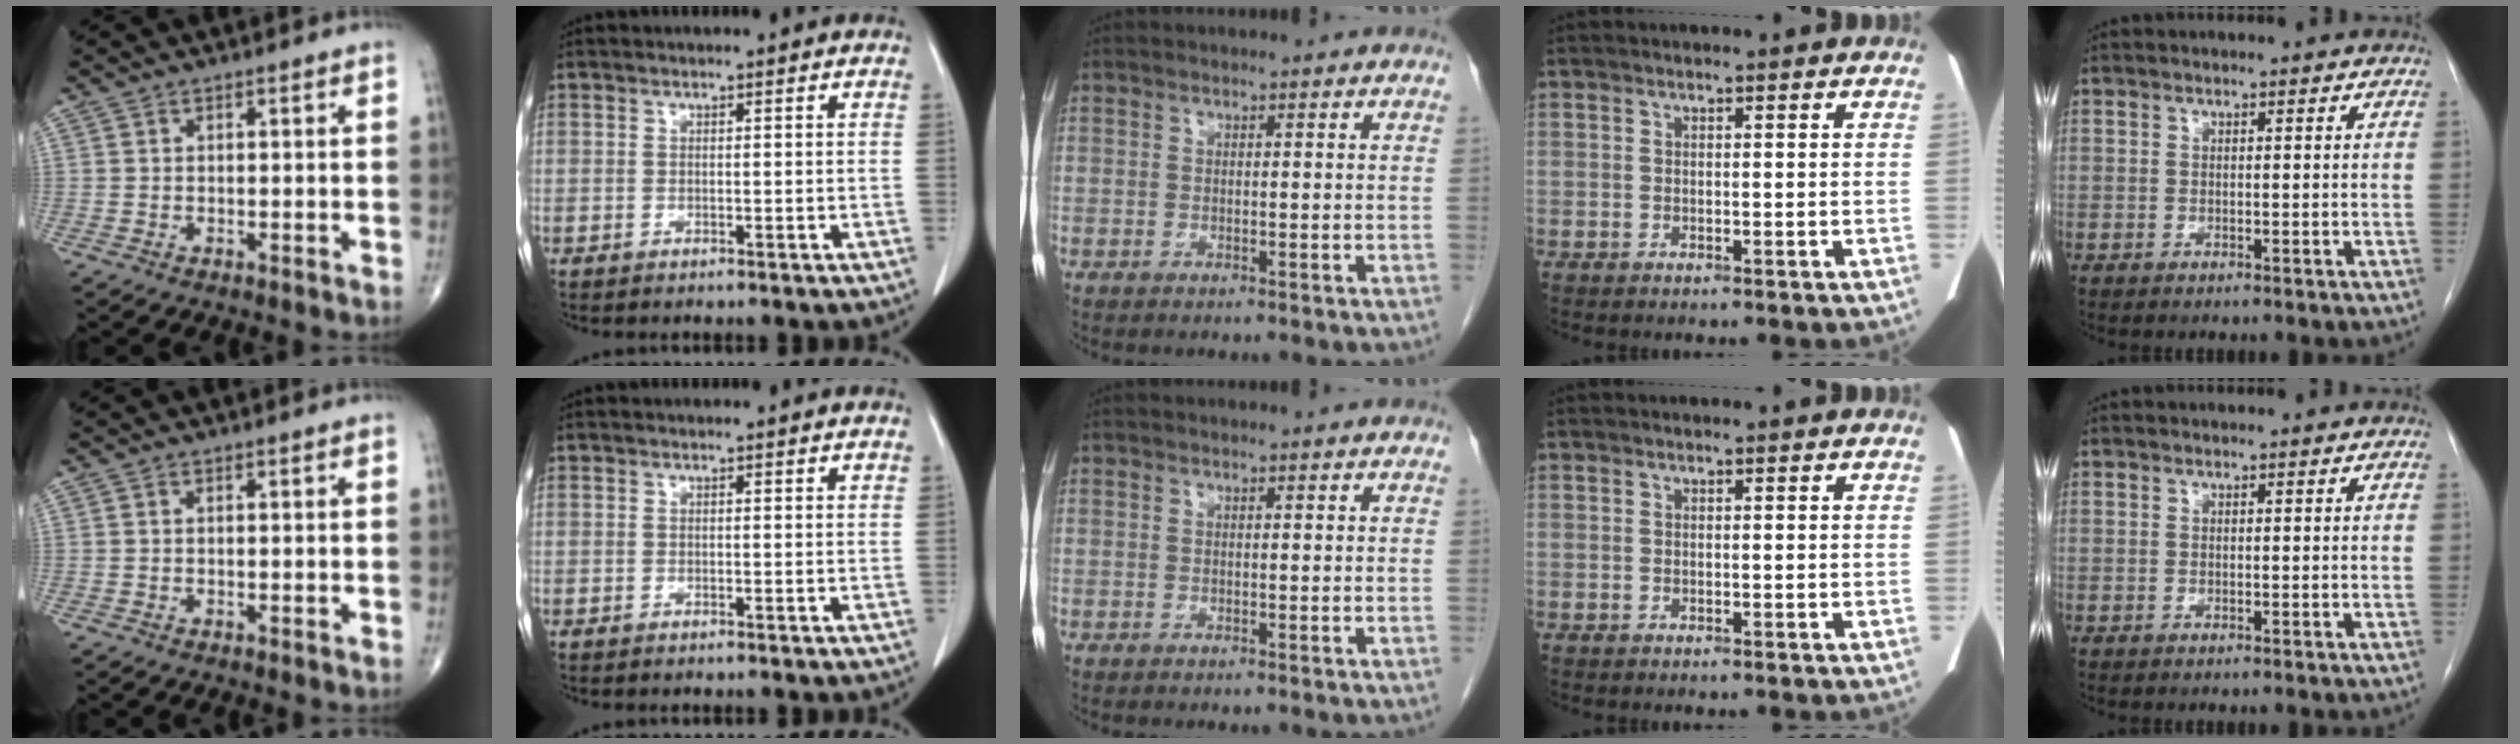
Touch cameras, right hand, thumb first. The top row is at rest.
{}